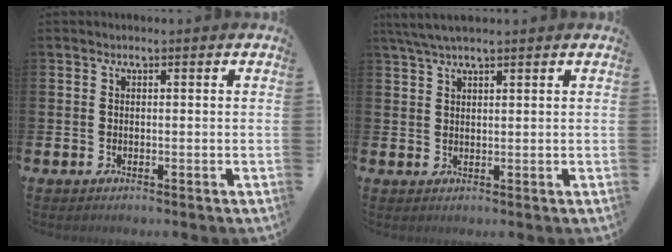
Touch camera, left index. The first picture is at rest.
{"total": 2.5, "force": [1.9, 0.4, 1.6], "torque": [-0.041, 0.006, 0.036]}